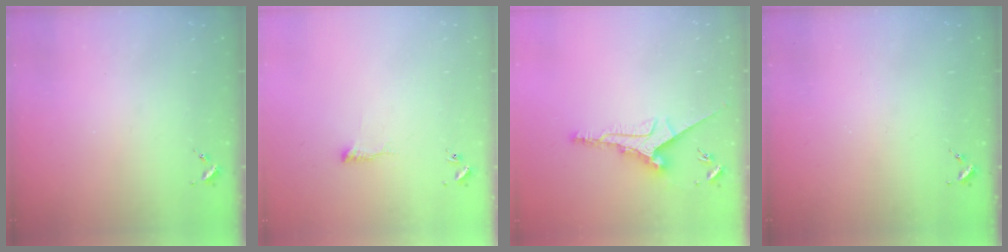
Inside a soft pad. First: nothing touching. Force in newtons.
{"total": 7.4, "press": 7.4, "slide": 0.5}
{"total": 9.4, "press": 9.4, "slide": 0.3}
{"total": 0.0}